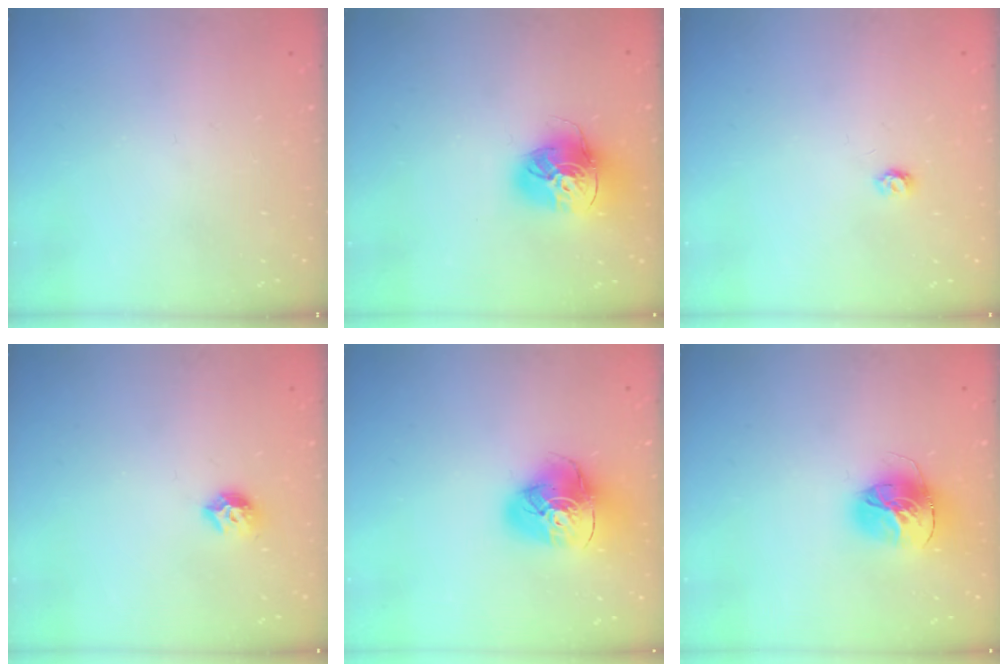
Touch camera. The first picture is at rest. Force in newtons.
{"total": 18.0, "press": 17.9, "slide": 1.7}
{"total": 3.6, "press": 3.6, "slide": 0.3}
{"total": 8.2, "press": 8.2, "slide": 0.7}
{"total": 13.8, "press": 13.7, "slide": 1.4}
{"total": 16.1, "press": 16.0, "slide": 1.7}